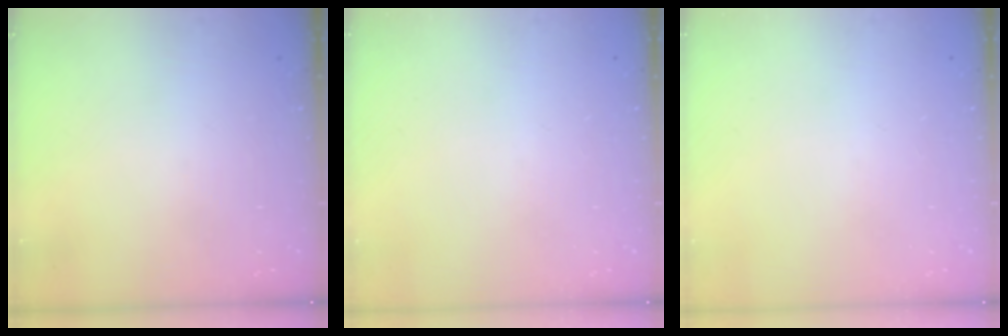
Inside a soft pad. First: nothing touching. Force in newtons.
{"total": 0.0}
{"total": 0.0}